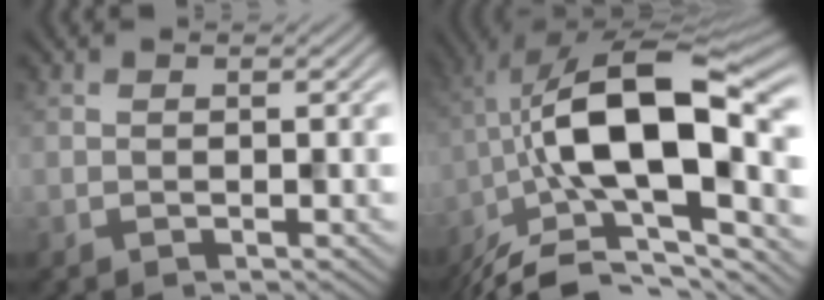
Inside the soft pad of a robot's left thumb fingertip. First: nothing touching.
{"total": 18.6, "force": [-5.3, 7.5, 16.2], "torque": [-0.276, 0.010, -0.101]}